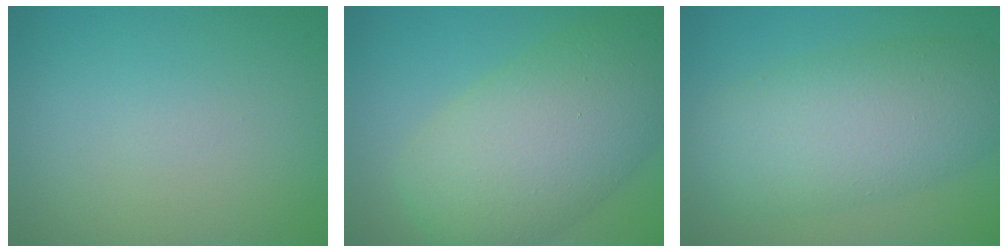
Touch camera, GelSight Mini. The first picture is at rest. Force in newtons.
{"total": 10.0, "press": 10.0, "slide": 0.4}
{"total": 7.9, "press": 7.9, "slide": 0.2}